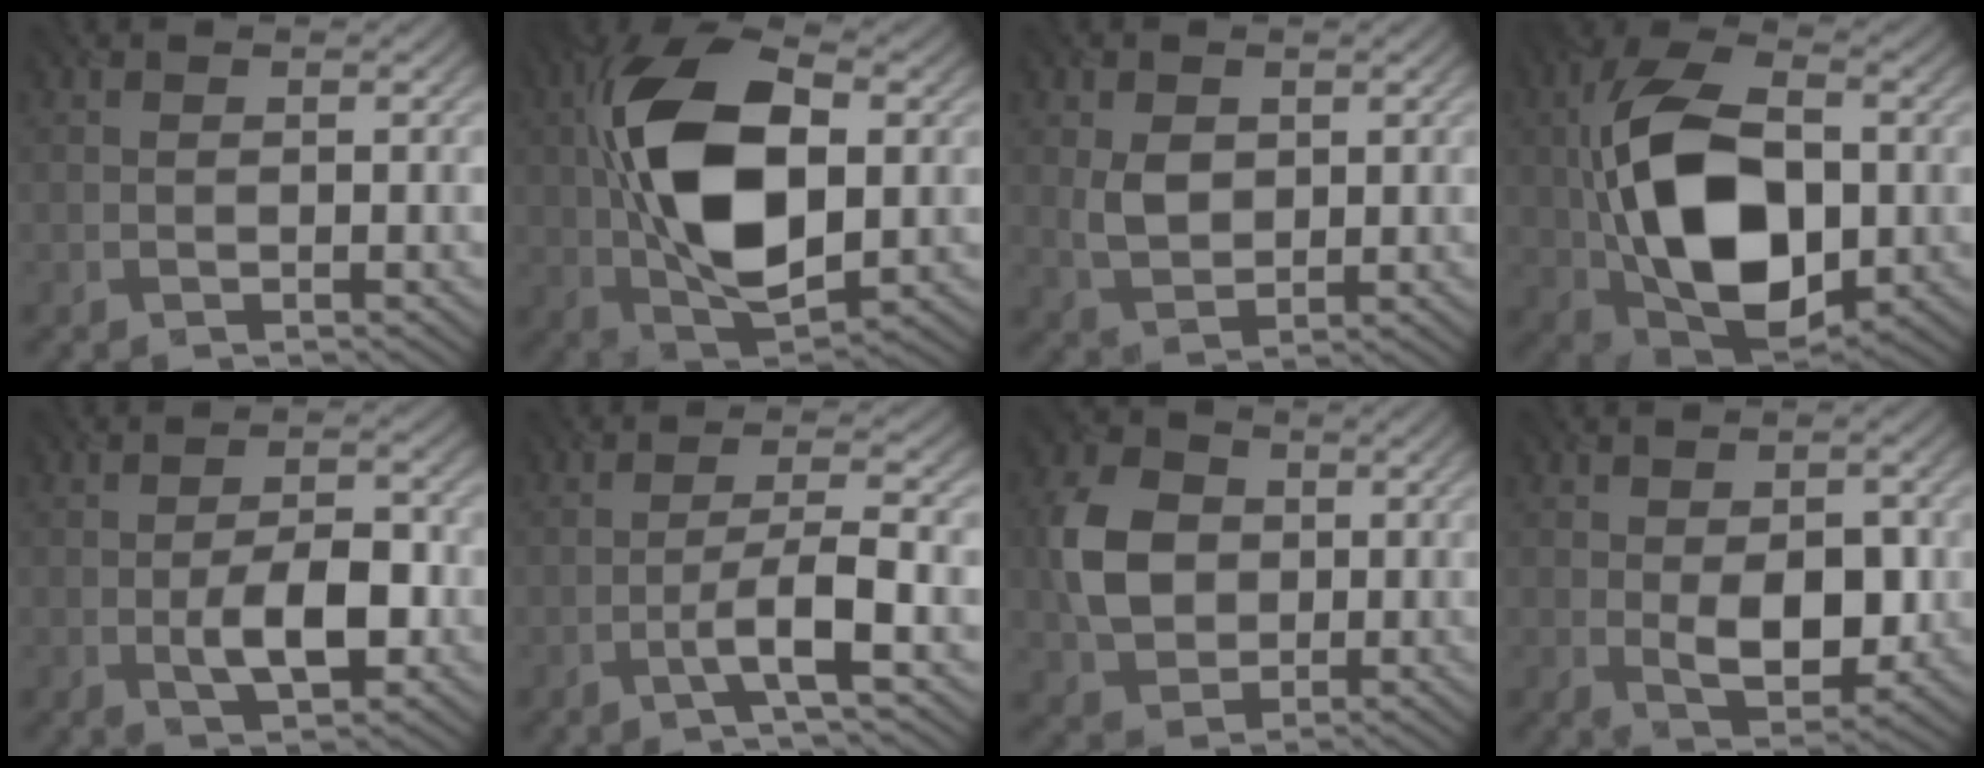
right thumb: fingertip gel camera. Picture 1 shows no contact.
{"total": 16.1, "force": [1.2, 8.9, 13.3], "torque": [-0.274, 0.011, 0.017]}
{"total": 3.6, "force": [0.8, 2.6, 2.3], "torque": [-0.057, -0.003, 0.018]}
{"total": 16.3, "force": [-1.0, 9.9, 12.8], "torque": [-0.272, 0.000, -0.019]}
{"total": 6.2, "force": [-1.8, 2.6, 5.4], "torque": [-0.090, -0.003, -0.030]}
{"total": 5.2, "force": [-2.4, 0.4, 4.6], "torque": [-0.083, 0.014, -0.054]}
{"total": 7.5, "force": [0.4, 6.1, 4.3], "torque": [-0.111, 0.006, 0.006]}
{"total": 6.8, "force": [-0.9, 3.8, 5.6], "torque": [-0.101, -0.016, -0.005]}